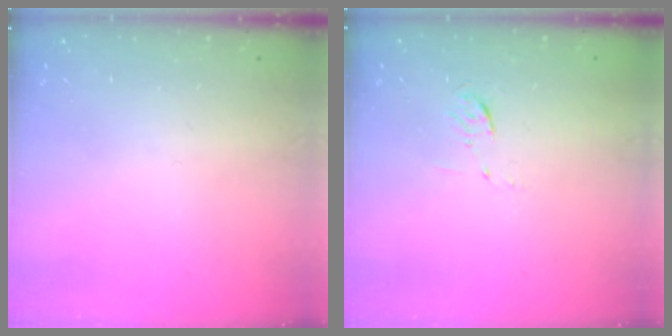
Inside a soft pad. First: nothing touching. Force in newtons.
{"total": 4.0, "press": 3.7, "slide": 1.3}